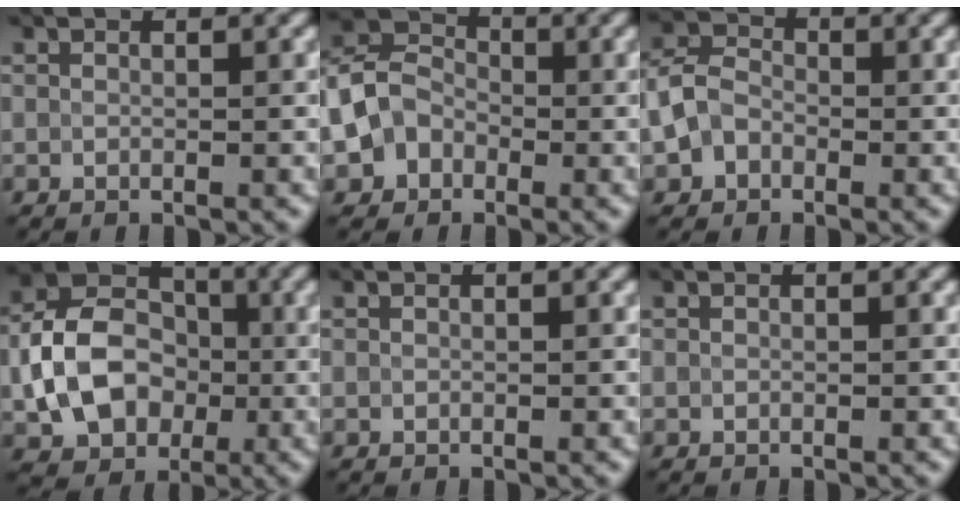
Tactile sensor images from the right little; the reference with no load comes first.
{"total": 4.1, "force": [-1.5, 3.6, 1.5], "torque": [-0.026, 0.011, -0.046]}
{"total": 3.1, "force": [-1.0, 2.5, 1.5], "torque": [-0.029, 0.006, -0.029]}
{"total": 8.0, "force": [-1.2, 6.1, 5.1], "torque": [-0.093, 0.001, -0.026]}
{"total": 0.0}
{"total": 0.0}